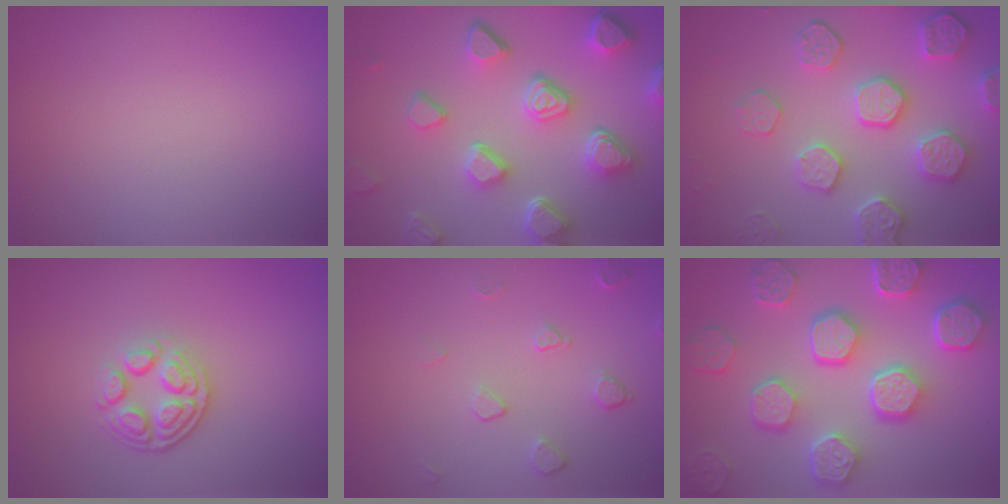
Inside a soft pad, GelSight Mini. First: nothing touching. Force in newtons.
{"total": 7.5, "press": 5.7, "slide": 4.9}
{"total": 5.6, "press": 5.1, "slide": 2.2}
{"total": 3.5, "press": 2.6, "slide": 2.4}
{"total": 1.6, "press": 1.1, "slide": 1.2}
{"total": 8.2, "press": 6.6, "slide": 4.9}